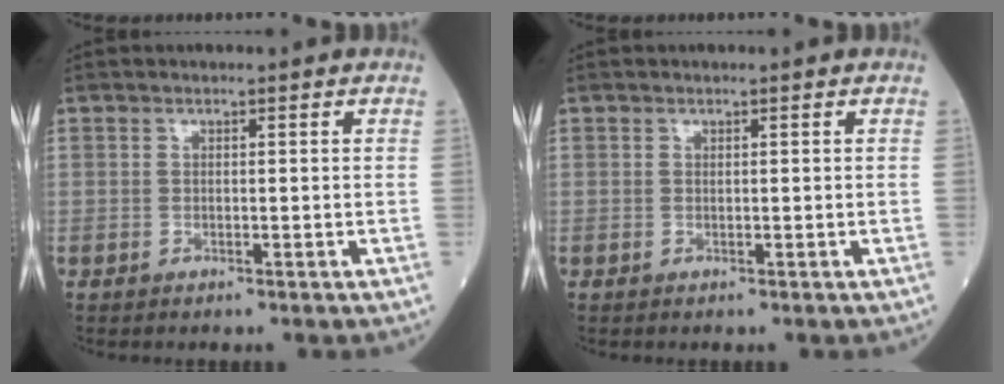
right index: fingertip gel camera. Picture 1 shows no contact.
{"total": 0.0}